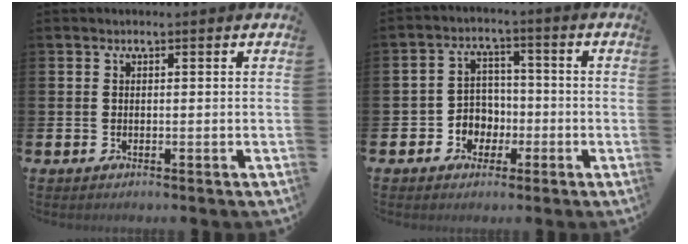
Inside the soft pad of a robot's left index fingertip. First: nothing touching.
{"total": 4.1, "force": [-1.1, 3.9, 0.9], "torque": [-0.025, 0.002, -0.029]}